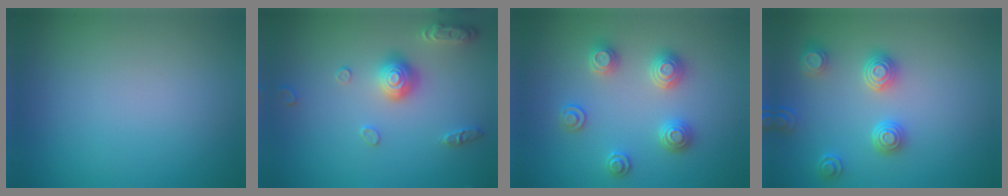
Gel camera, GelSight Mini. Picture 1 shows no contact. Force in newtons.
{"total": 2.9, "press": 2.9, "slide": 0.2}
{"total": 3.0, "press": 3.0, "slide": 0.5}
{"total": 3.8, "press": 3.4, "slide": 1.6}